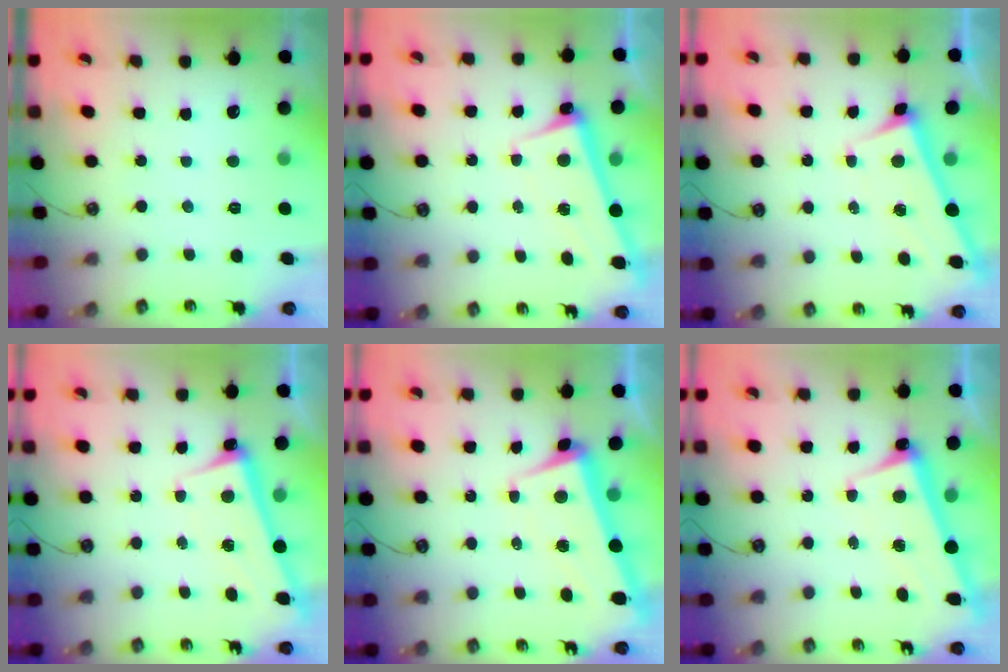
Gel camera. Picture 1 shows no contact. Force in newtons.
{"total": 2.6, "press": 2.4, "slide": 0.9}
{"total": 3.0, "press": 3.0, "slide": 0.2}
{"total": 2.5, "press": 2.4, "slide": 0.6}
{"total": 2.1, "press": 0.6, "slide": 2.0}
{"total": 3.0, "press": 2.9, "slide": 0.7}